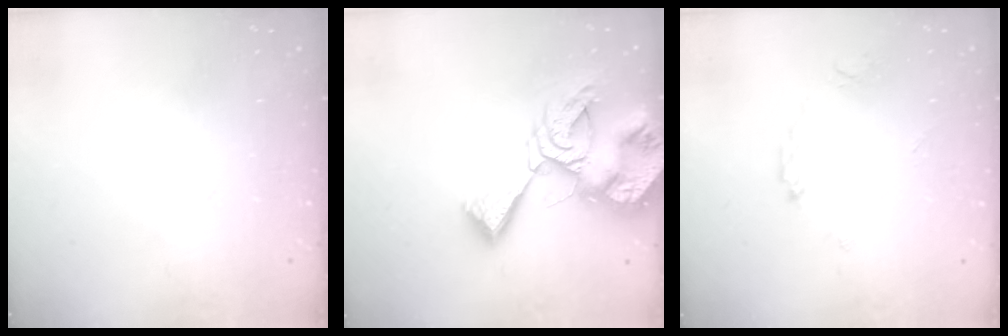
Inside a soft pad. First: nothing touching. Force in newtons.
{"total": 14.5, "press": 14.4, "slide": 1.6}
{"total": 2.2, "press": 2.2, "slide": 0.3}